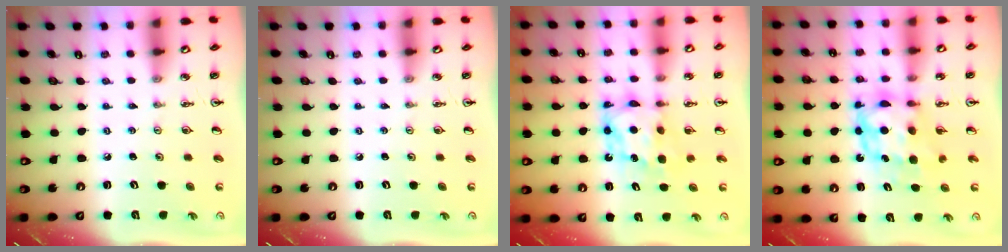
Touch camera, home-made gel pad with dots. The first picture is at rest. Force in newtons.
{"total": 0.0}
{"total": 6.9, "press": 6.9, "slide": 0.6}
{"total": 7.8, "press": 7.7, "slide": 0.8}